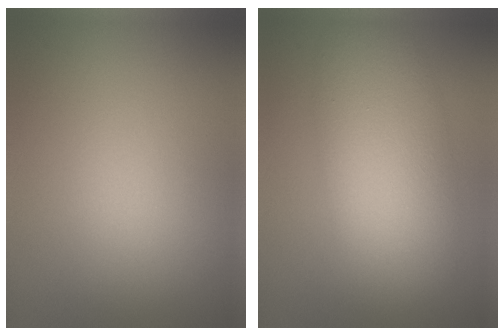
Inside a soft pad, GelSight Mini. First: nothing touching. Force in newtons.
{"total": 7.3, "press": 7.3, "slide": 0.5}